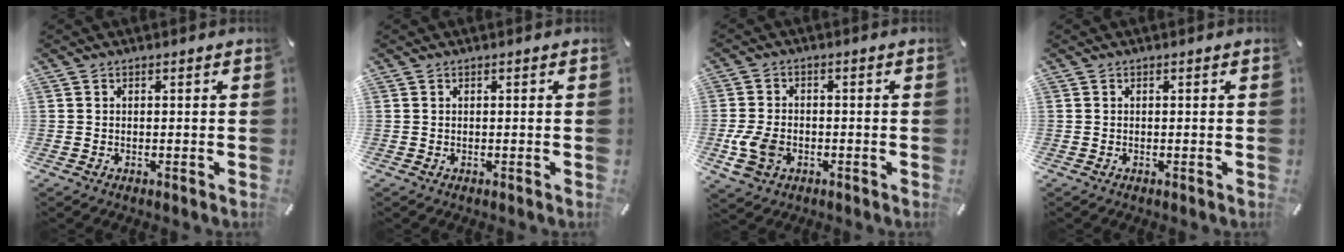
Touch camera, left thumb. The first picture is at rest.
{"total": 0.0}
{"total": 7.7, "force": [-2.1, 5.4, 5.0], "torque": [-0.118, 0.004, -0.038]}
{"total": 0.0}